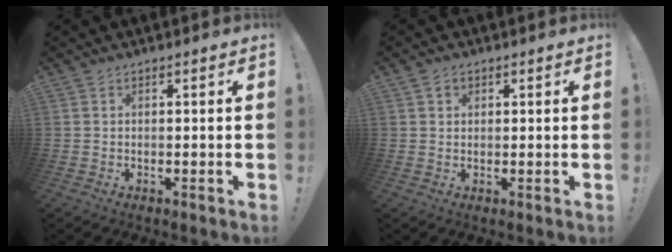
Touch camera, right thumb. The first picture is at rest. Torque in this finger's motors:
{"motor_torque": [-0.02, 0.17, 0.30, -0.09, 0.02]}